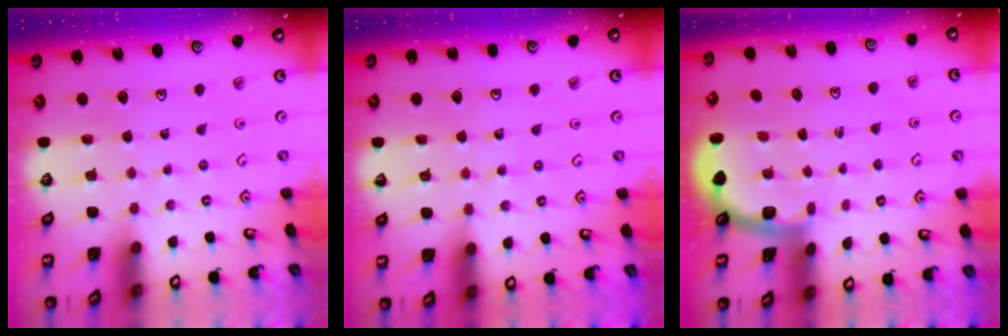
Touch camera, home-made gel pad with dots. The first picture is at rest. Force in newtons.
{"total": 3.8, "press": 3.7, "slide": 0.4}
{"total": 1.8, "press": 1.8, "slide": 0.0}